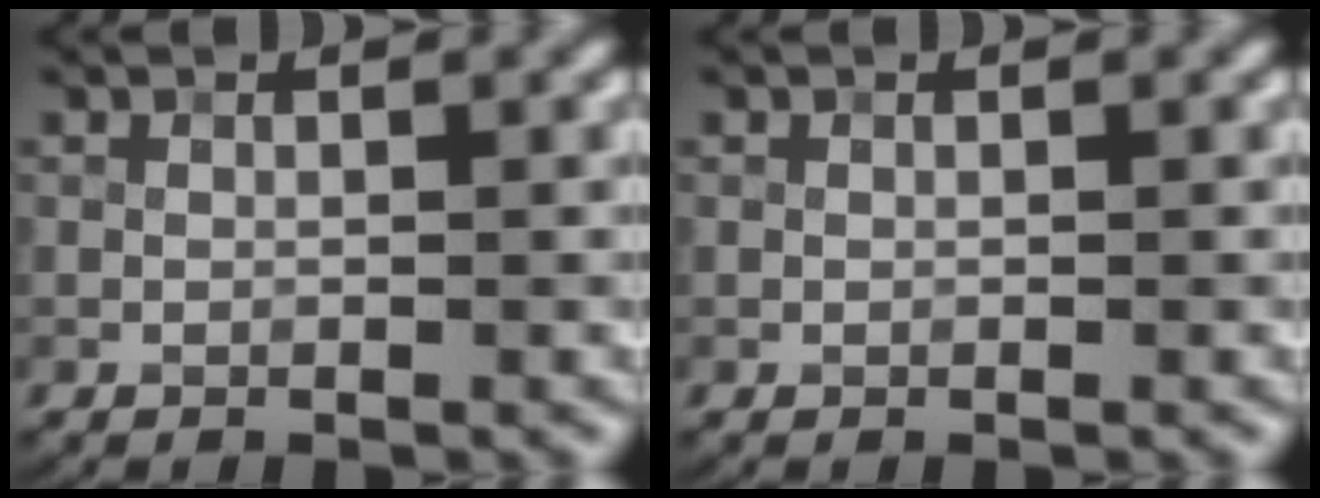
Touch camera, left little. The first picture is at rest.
{"total": 0.0}